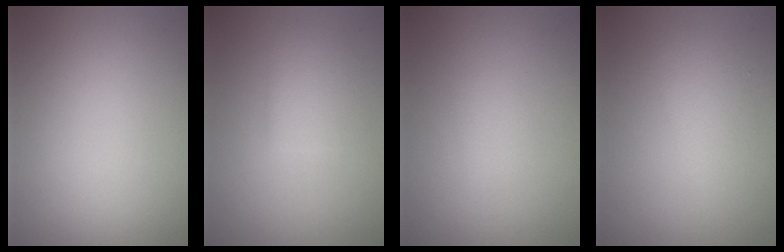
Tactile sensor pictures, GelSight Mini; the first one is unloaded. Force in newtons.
{"total": 2.1, "press": 2.1, "slide": 0.0}
{"total": 0.6, "press": 0.6, "slide": 0.1}
{"total": 2.1, "press": 2.1, "slide": 0.1}